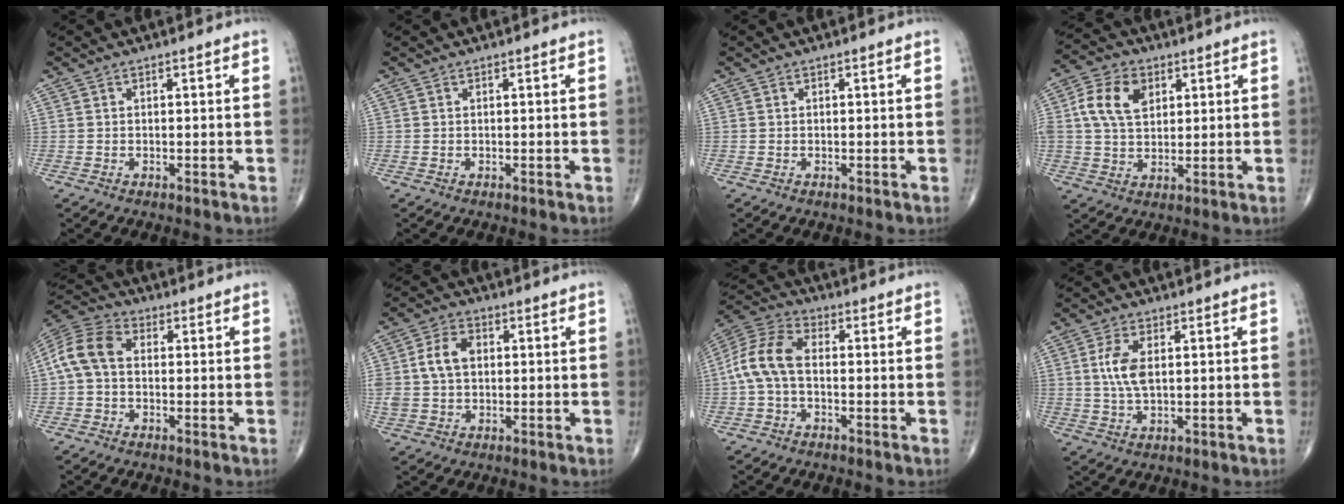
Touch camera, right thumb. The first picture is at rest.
{"total": 0.0}
{"total": 0.0}
{"total": 9.8, "force": [2.8, 6.6, 6.6], "torque": [-0.118, 0.004, 0.049]}
{"total": 9.3, "force": [0.1, 6.3, 6.8], "torque": [-0.136, 0.028, -0.010]}
{"total": 7.8, "force": [0.9, 5.4, 5.6], "torque": [-0.111, 0.019, 0.018]}
{"total": 9.7, "force": [-0.9, 5.6, 7.9], "torque": [-0.168, 0.030, -0.028]}
{"total": 6.0, "force": [1.0, 2.9, 5.2], "torque": [-0.113, -0.002, 0.019]}